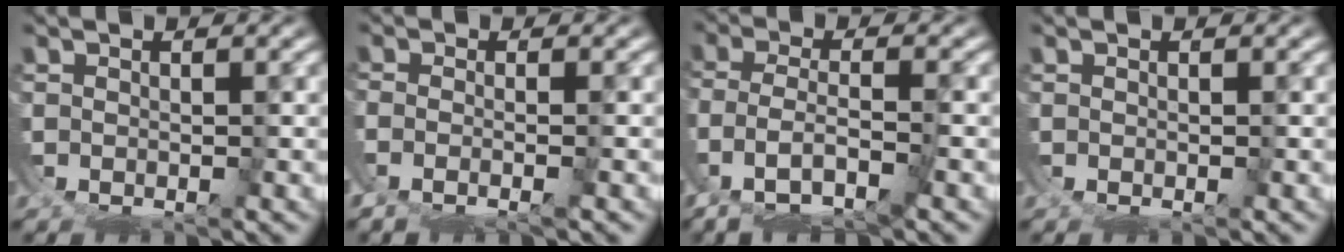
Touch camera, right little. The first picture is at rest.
{"total": 2.5, "force": [-1.0, 0.6, 2.2], "torque": [-0.049, -0.014, -0.009]}
{"total": 5.3, "force": [-1.9, 3.2, 3.8], "torque": [-0.097, -0.016, -0.025]}
{"total": 0.0}